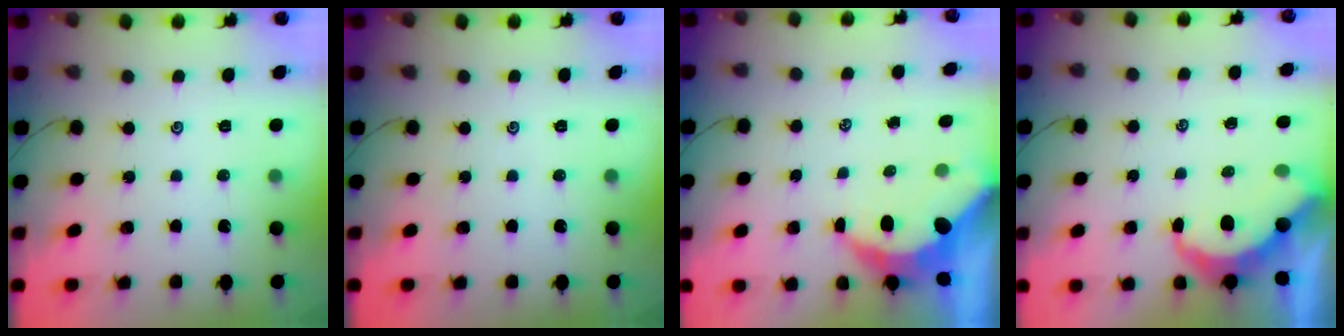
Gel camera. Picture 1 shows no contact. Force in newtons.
{"total": 0.0}
{"total": 7.6, "press": 7.5, "slide": 0.9}
{"total": 5.6, "press": 5.6, "slide": 0.3}